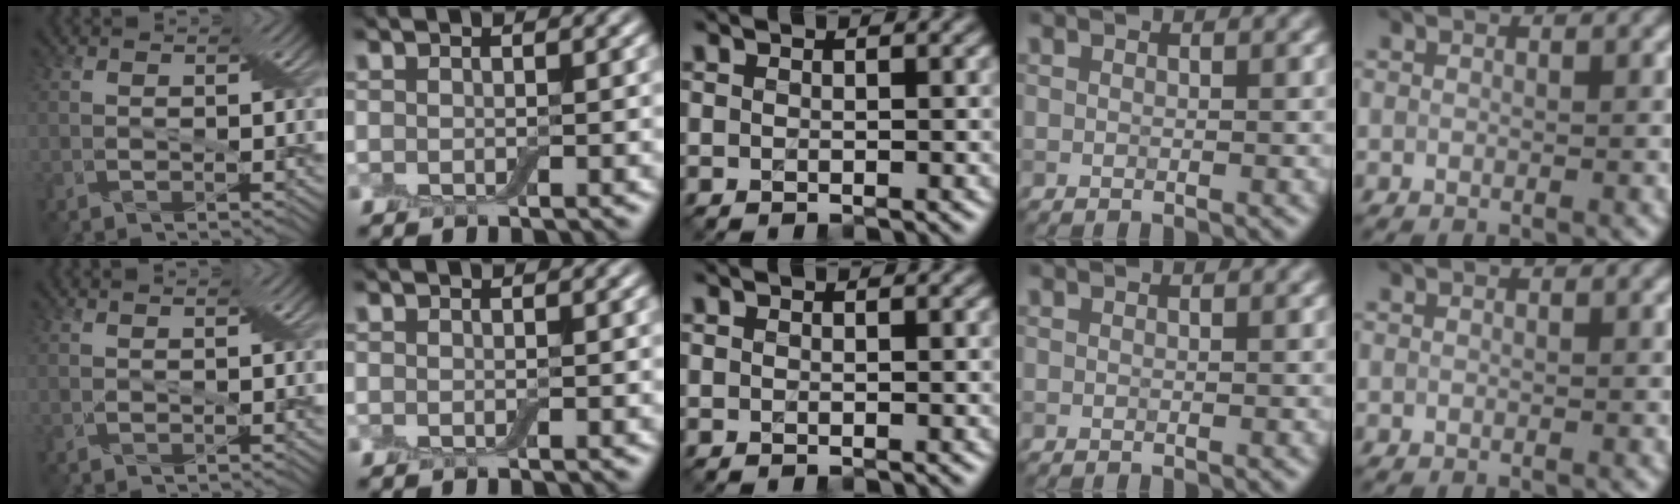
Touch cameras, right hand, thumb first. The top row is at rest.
{"thumb": {"total": 0.7, "force": [0.6, -0.2, 0.1], "torque": [-0.003, -0.003, 0.013]}}